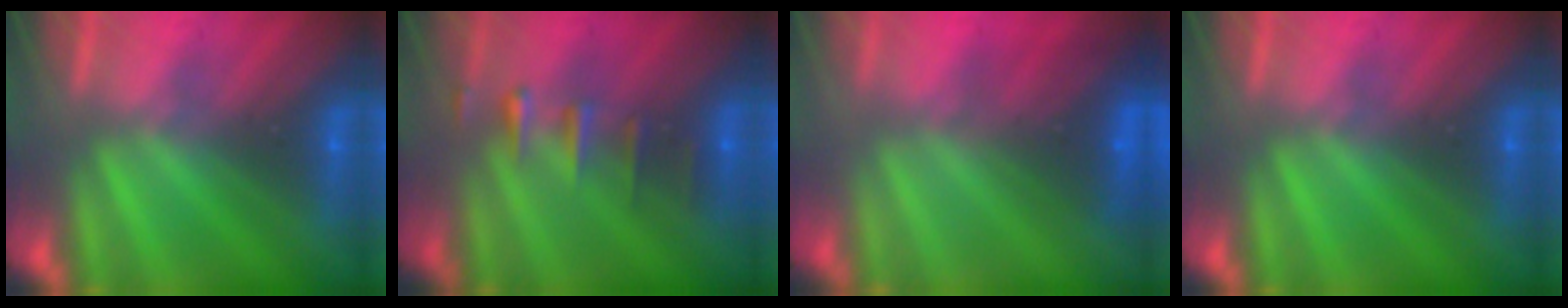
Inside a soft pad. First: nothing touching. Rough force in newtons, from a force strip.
{"total": 2.4}
{"total": 2.9}
{"total": 0.0}